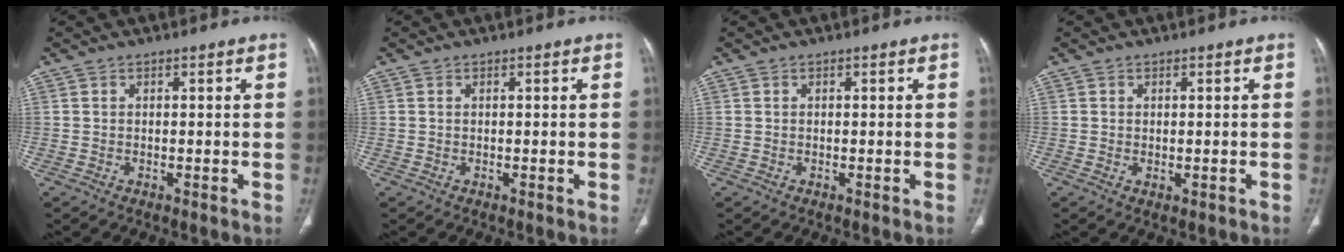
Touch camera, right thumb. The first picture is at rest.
{"total": 0.0}
{"total": 0.0}
{"total": 0.9, "force": [-0.1, 0.5, 0.7], "torque": [-0.013, -0.002, 0.002]}